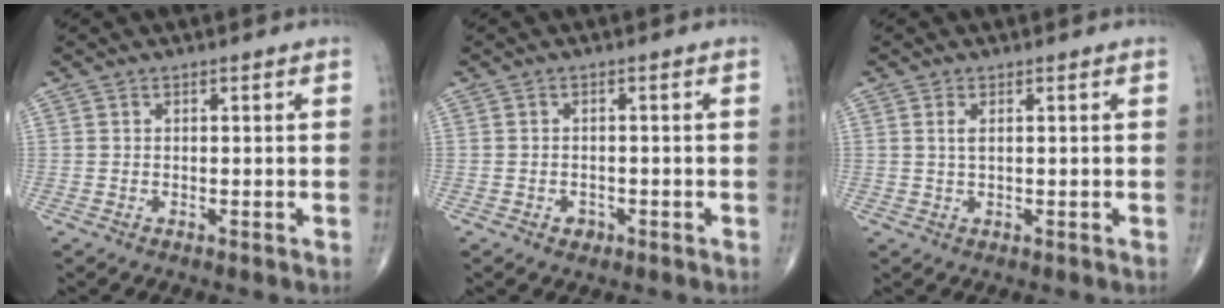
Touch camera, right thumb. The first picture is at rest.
{"total": 1.6, "force": [-0.8, 1.2, 0.5], "torque": [0.001, 0.005, -0.008]}
{"total": 1.6, "force": [0.5, 0.6, 1.4], "torque": [-0.034, 0.001, 0.013]}